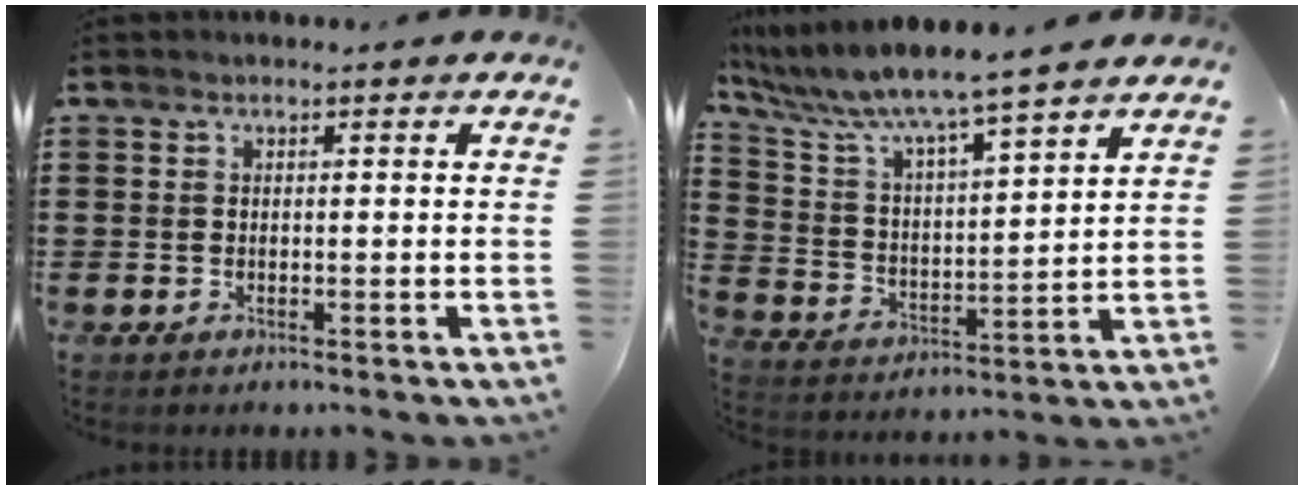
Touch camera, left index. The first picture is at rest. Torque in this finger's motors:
{"motor_torque": [2.14, 0.00, 0.46, 0.06]}